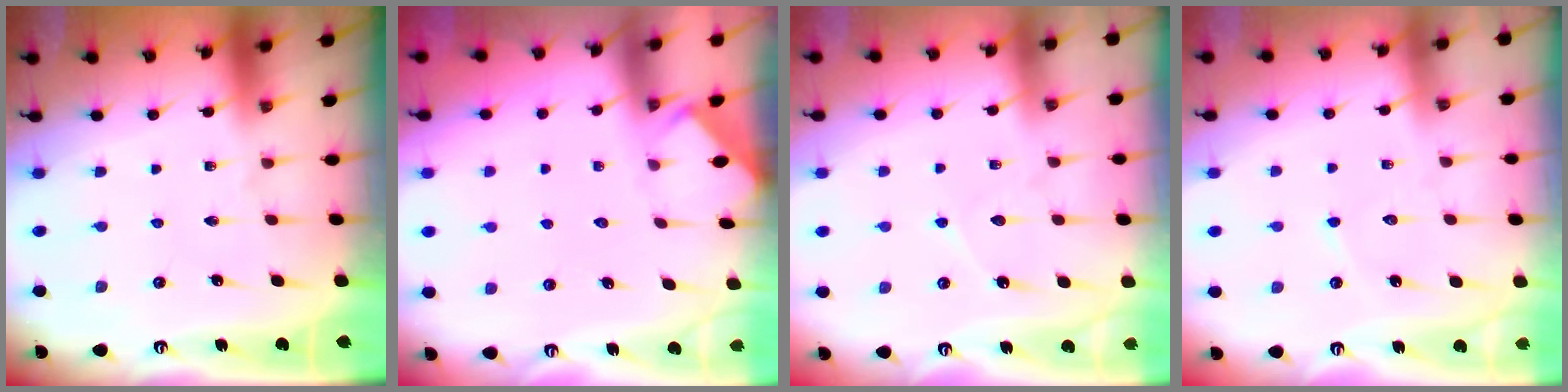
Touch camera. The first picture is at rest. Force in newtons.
{"total": 2.7, "press": 2.6, "slide": 0.4}
{"total": 5.5, "press": 5.5, "slide": 0.5}
{"total": 3.9, "press": 3.8, "slide": 0.4}